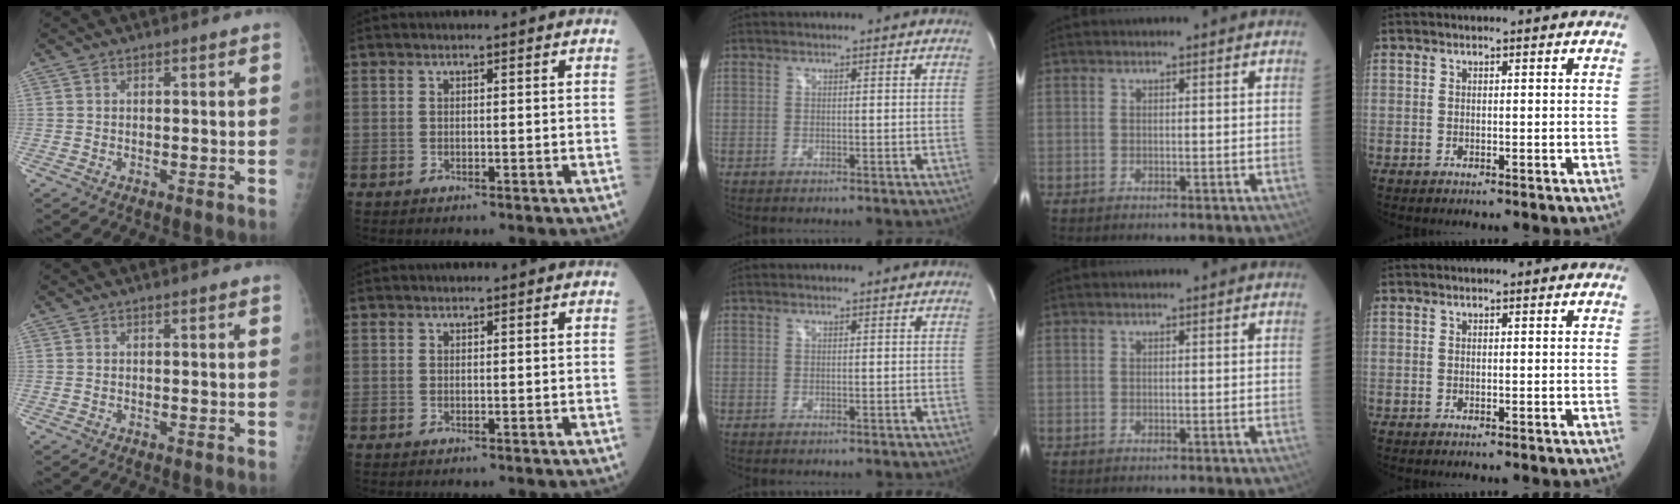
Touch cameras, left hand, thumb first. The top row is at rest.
{}